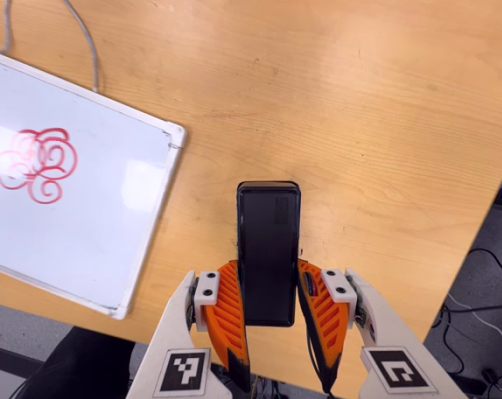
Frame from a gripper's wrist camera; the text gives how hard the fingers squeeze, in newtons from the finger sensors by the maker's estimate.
{"total": 5.2, "left": 3.4, "right": 7.0}